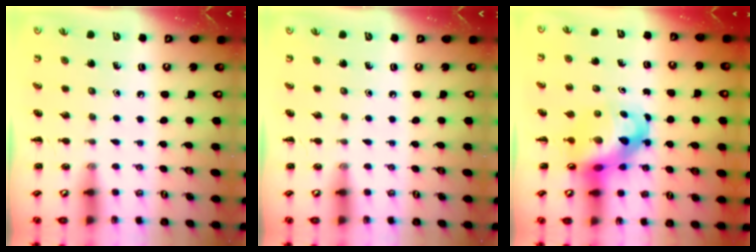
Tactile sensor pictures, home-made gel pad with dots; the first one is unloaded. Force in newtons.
{"total": 0.0}
{"total": 8.8, "press": 8.3, "slide": 2.9}